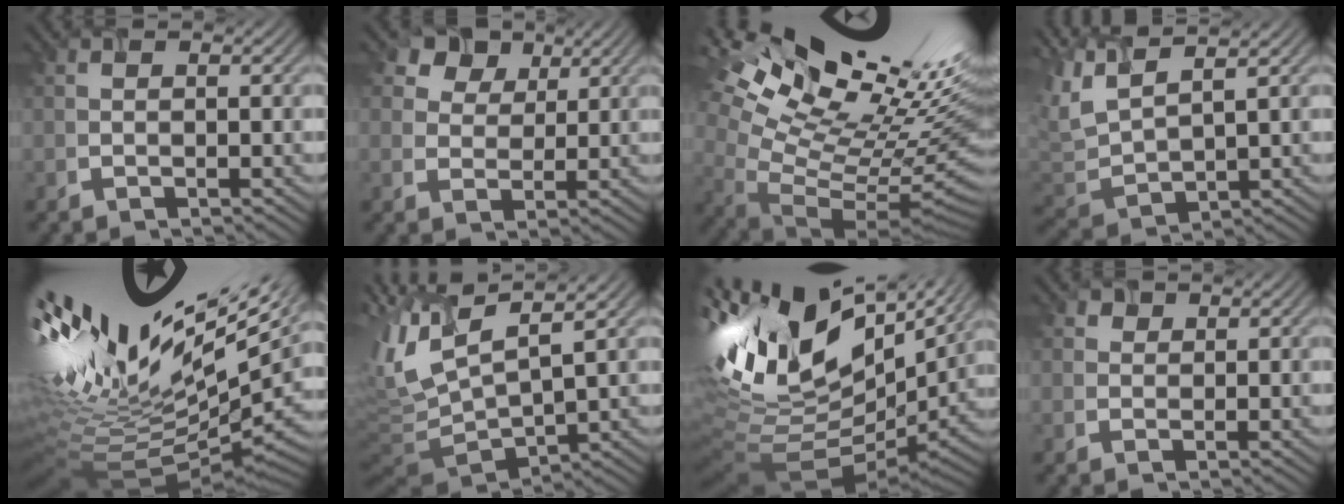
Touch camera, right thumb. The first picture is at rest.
{"total": 7.2, "force": [4.6, 4.5, 3.0], "torque": [-0.076, 0.008, 0.086]}
{"total": 20.6, "force": [12.1, 8.3, 14.4], "torque": [-0.256, 0.051, 0.241]}
{"total": 5.9, "force": [4.2, 1.3, 4.0], "torque": [-0.119, 0.020, 0.085]}
{"total": 18.0, "force": [6.3, 6.1, 15.7], "torque": [-0.274, 0.000, 0.145]}
{"total": 11.8, "force": [3.4, 4.1, 10.5], "torque": [-0.259, 0.023, 0.076]}
{"total": 16.6, "force": [8.2, 7.0, 12.6], "torque": [-0.288, 0.028, 0.157]}
{"total": 1.9, "force": [1.4, 1.2, 0.3], "torque": [-0.010, 0.000, 0.018]}